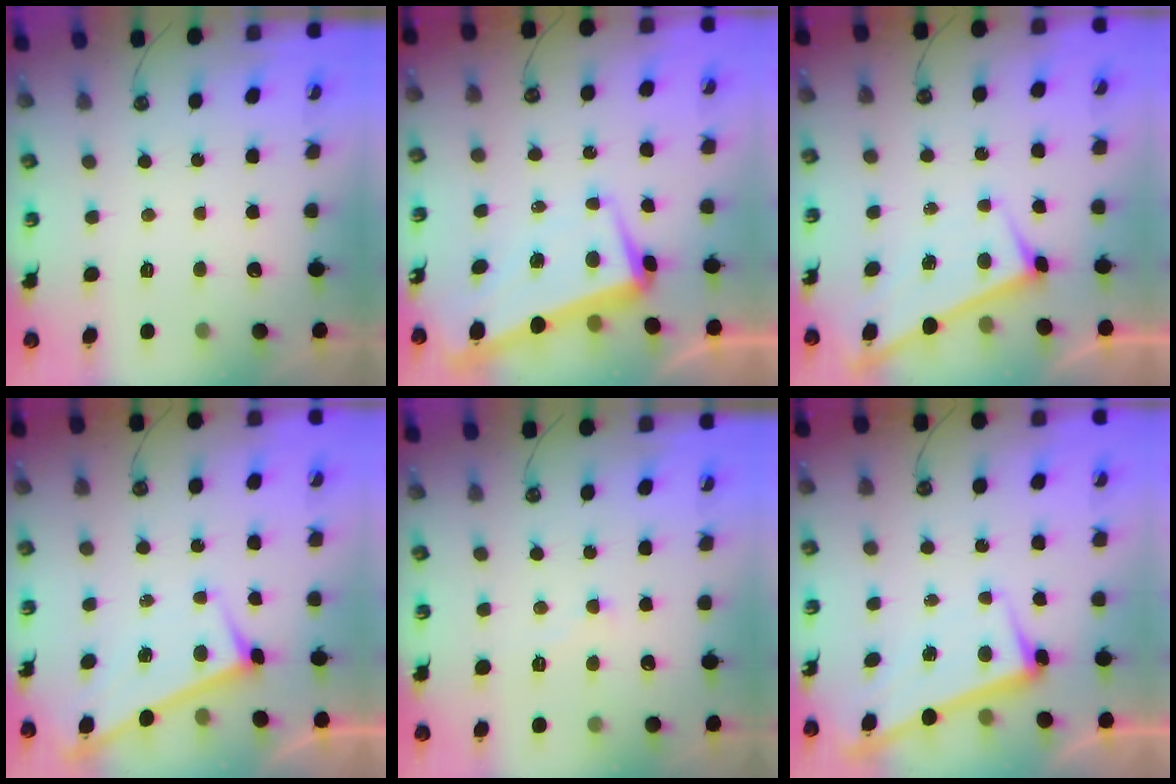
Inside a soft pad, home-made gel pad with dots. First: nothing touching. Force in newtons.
{"total": 2.1, "press": 0.4, "slide": 2.1}
{"total": 1.2, "press": 1.1, "slide": 0.6}
{"total": 3.1, "press": 3.1, "slide": 0.3}
{"total": 2.9, "press": 2.9, "slide": 0.5}
{"total": 2.9, "press": 2.9, "slide": 0.4}